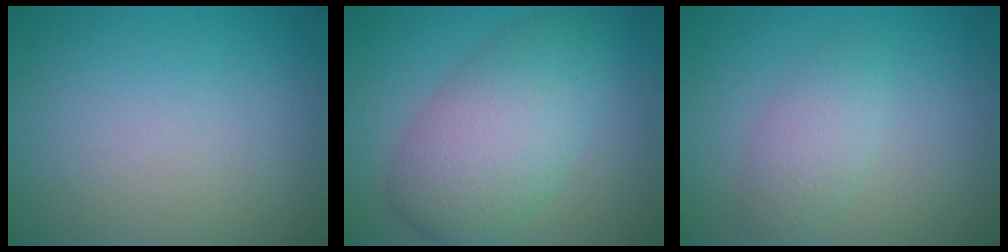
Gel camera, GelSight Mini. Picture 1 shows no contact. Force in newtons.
{"total": 7.0, "press": 7.0, "slide": 0.2}
{"total": 2.4, "press": 2.4, "slide": 0.1}